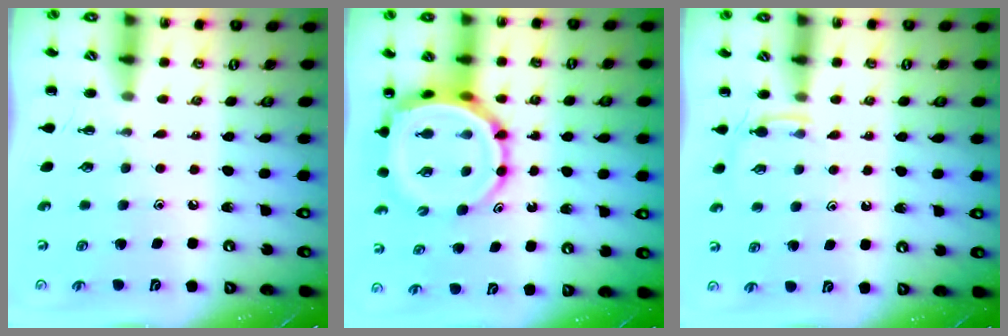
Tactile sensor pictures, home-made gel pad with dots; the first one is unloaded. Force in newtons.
{"total": 9.1, "press": 8.7, "slide": 2.8}
{"total": 4.1, "press": 3.9, "slide": 1.2}